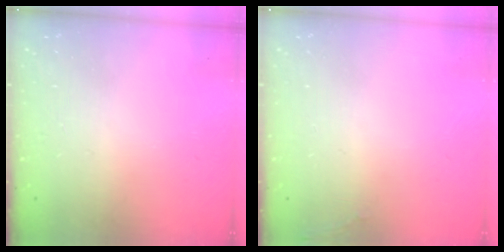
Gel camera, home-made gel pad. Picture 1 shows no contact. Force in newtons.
{"total": 7.0, "press": 4.6, "slide": 5.3}